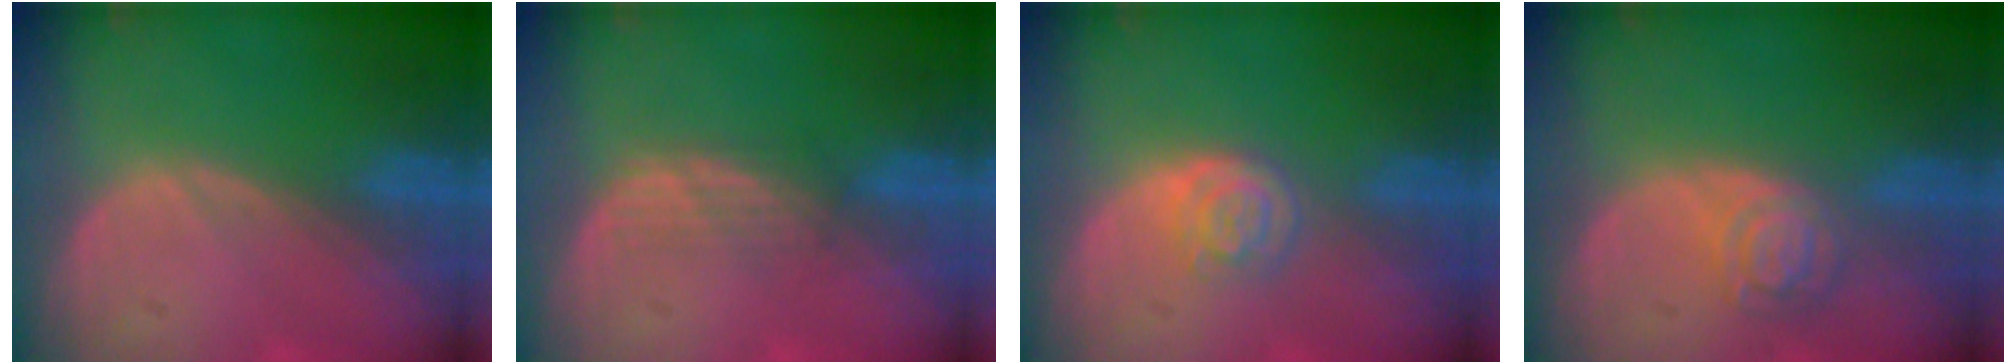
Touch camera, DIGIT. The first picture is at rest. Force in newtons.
{"total": 2.7, "press": 2.5, "slide": 0.9}
{"total": 3.5, "press": 3.5, "slide": 0.6}
{"total": 5.2, "press": 4.6, "slide": 2.4}